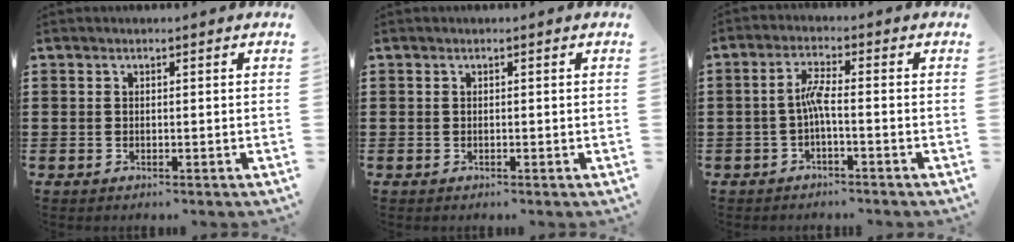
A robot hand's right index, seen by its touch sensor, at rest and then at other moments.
{"total": 0.0}
{"total": 3.6, "force": [-1.0, 0.4, 3.4], "torque": [-0.073, 0.001, -0.024]}